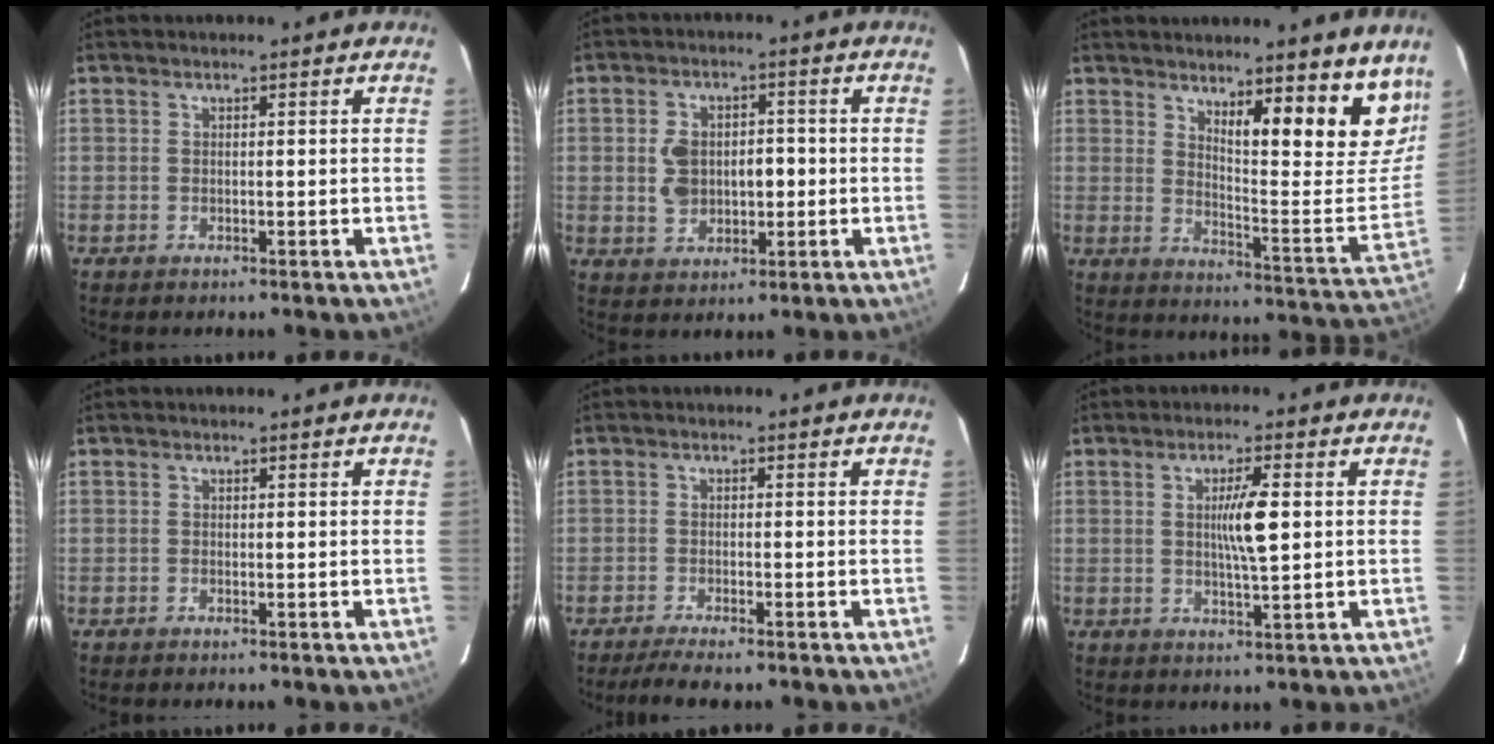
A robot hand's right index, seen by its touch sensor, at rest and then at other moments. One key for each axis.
{"total": 7.1, "fx": -0.2, "fy": 4.7, "fz": 5.2, "tx": -0.098, "ty": 0.016, "tz": 0.006}
{"total": 15.0, "fx": 11.5, "fy": 2.3, "fz": 9.3, "tx": -0.100, "ty": -0.044, "tz": 0.150}
{"total": 0.0}
{"total": 4.6, "fx": -3.8, "fy": 0.4, "fz": 2.6, "tx": -0.039, "ty": -0.009, "tz": -0.060}
{"total": 5.7, "fx": 0.7, "fy": 0.3, "fz": 5.6, "tx": -0.098, "ty": -0.002, "tz": 0.013}